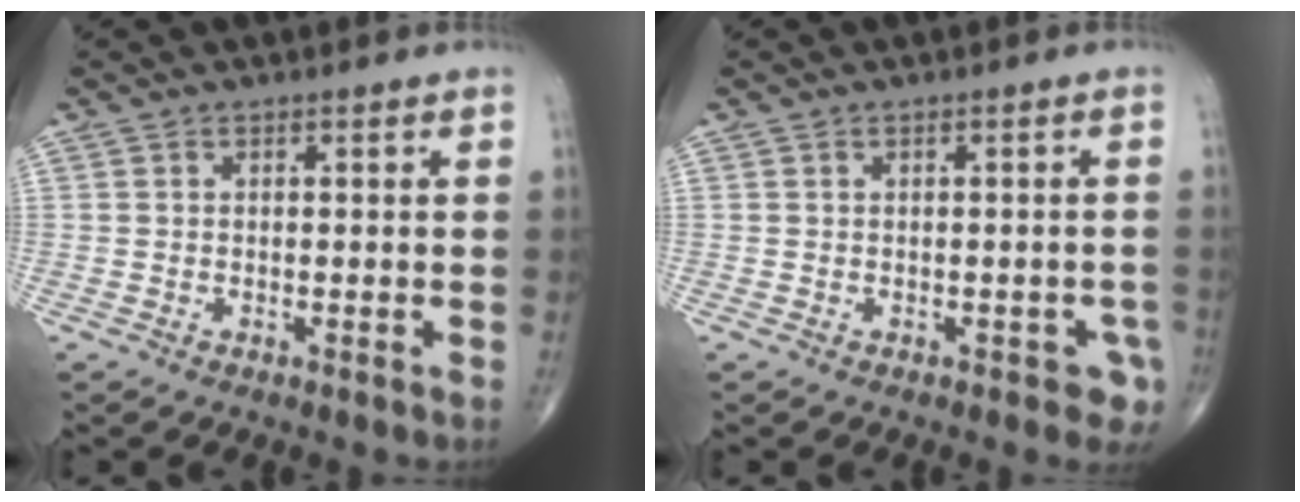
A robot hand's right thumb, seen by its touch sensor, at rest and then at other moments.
{"total": 3.4, "force": [-1.3, 1.9, 2.5], "torque": [-0.011, 0.006, -0.012]}